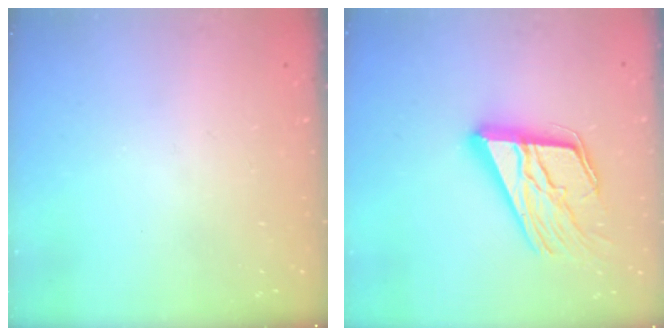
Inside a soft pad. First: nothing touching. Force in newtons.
{"total": 20.2, "press": 20.0, "slide": 2.6}